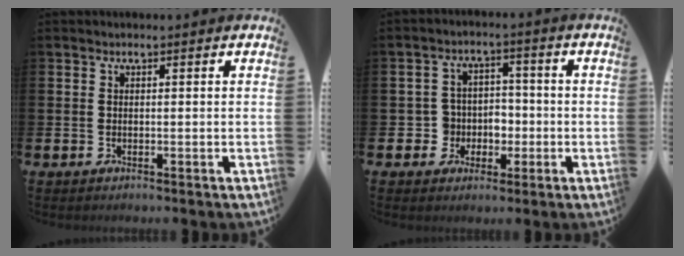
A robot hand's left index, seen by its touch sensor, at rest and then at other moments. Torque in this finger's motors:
{"motor_torque": [0.16, 0.14, 0.09, 0.01]}